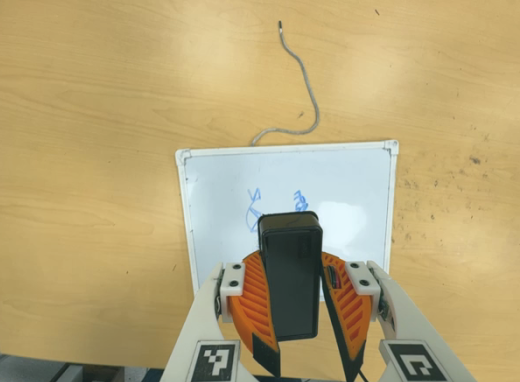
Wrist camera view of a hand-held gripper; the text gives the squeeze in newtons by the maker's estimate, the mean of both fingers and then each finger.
{"total": 10.1, "left": 9.9, "right": 10.3}